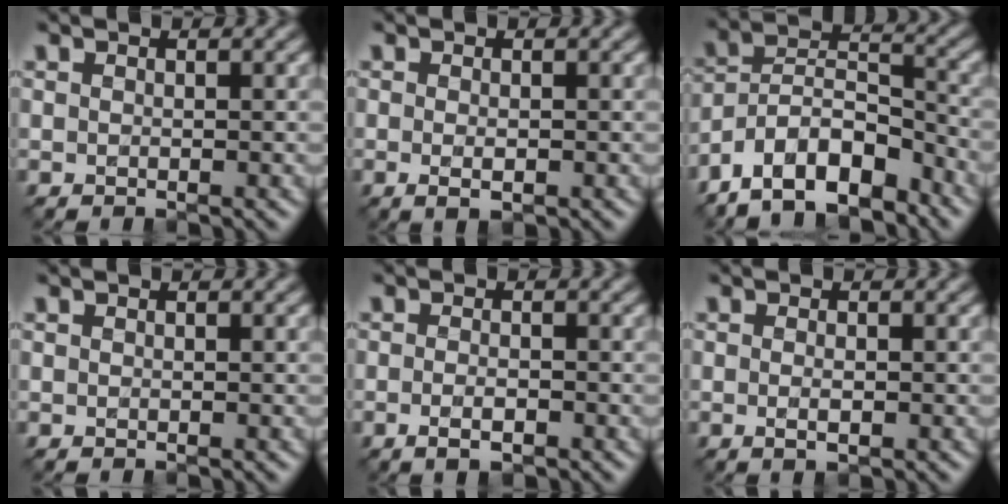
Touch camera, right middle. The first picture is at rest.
{"total": 1.4, "force": [-0.4, 0.5, 1.3], "torque": [-0.026, -0.007, -0.006]}
{"total": 10.3, "force": [-7.6, 4.4, 5.4], "torque": [-0.092, 0.012, -0.142]}
{"total": 0.0}
{"total": 1.9, "force": [-0.8, 0.6, 1.5], "torque": [-0.029, -0.004, -0.016]}
{"total": 1.3, "force": [-0.3, 0.4, 1.2], "torque": [-0.023, -0.005, -0.006]}